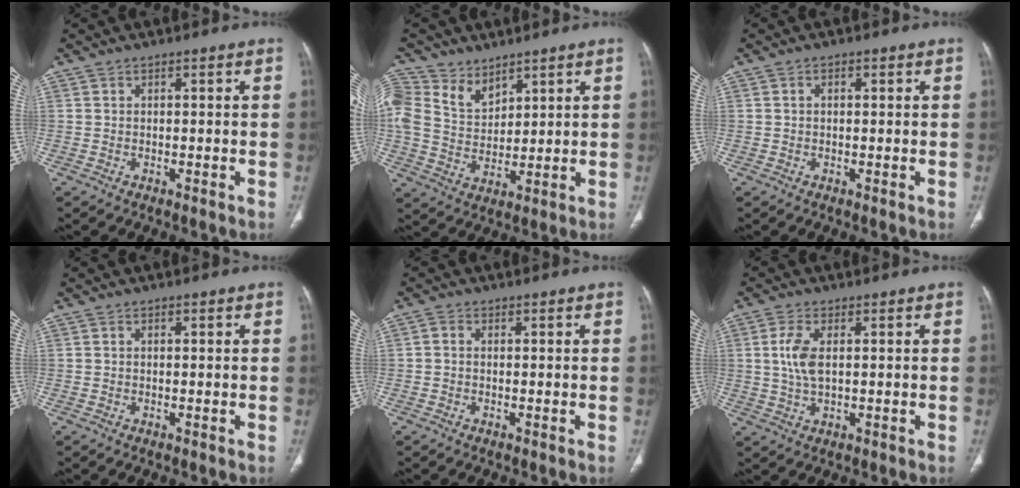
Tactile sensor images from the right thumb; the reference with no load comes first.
{"total": 11.0, "force": [6.7, 7.5, 4.5], "torque": [-0.079, -0.014, 0.142]}
{"total": 1.0, "force": [0.2, 0.6, 0.8], "torque": [-0.015, 0.005, 0.003]}
{"total": 0.0}
{"total": 1.1, "force": [-0.1, 0.8, 0.7], "torque": [-0.010, 0.002, -0.005]}
{"total": 5.6, "force": [0.9, 2.7, 4.8], "torque": [-0.113, -0.001, 0.019]}